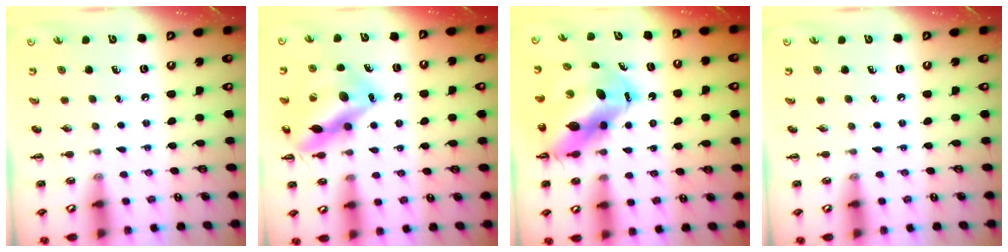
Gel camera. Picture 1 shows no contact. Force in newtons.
{"total": 16.5, "press": 16.3, "slide": 2.4}
{"total": 13.2, "press": 12.6, "slide": 3.7}
{"total": 0.0}